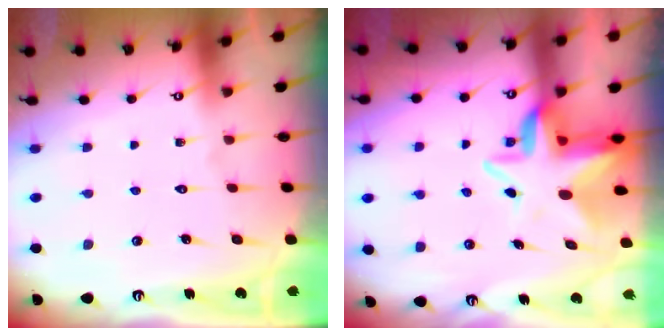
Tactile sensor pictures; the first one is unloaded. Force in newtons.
{"total": 7.7, "press": 7.4, "slide": 2.1}